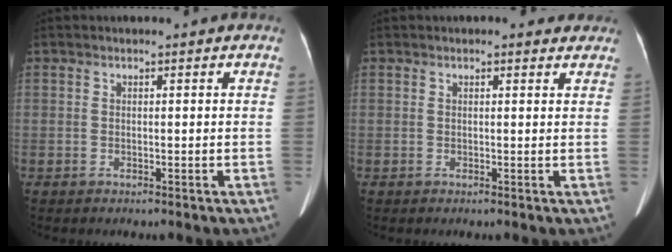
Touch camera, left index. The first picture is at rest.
{"total": 2.1, "force": [1.7, 1.0, 0.6], "torque": [-0.005, 0.003, 0.010]}